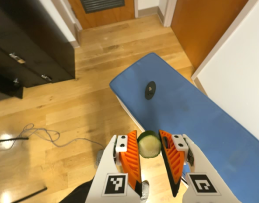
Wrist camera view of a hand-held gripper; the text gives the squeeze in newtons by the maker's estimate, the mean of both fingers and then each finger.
{"total": 9.4, "left": 9.5, "right": 9.3}